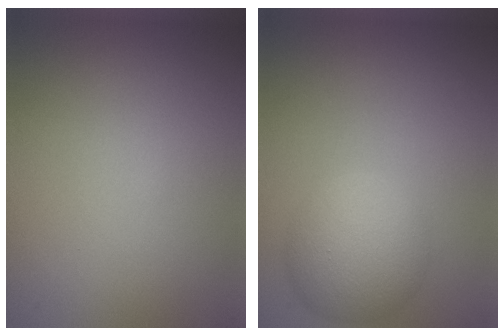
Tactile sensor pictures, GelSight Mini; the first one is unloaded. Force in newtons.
{"total": 5.1, "press": 5.1, "slide": 0.1}